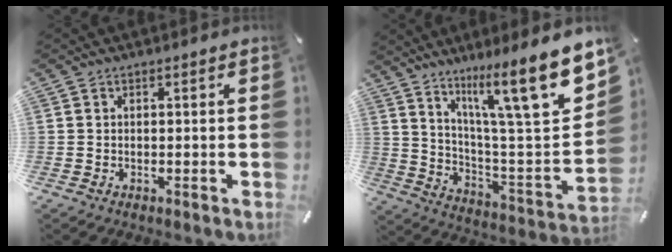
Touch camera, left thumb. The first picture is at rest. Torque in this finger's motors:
{"motor_torque": [3.20, 1.81, 1.38, -1.40, 0.56]}